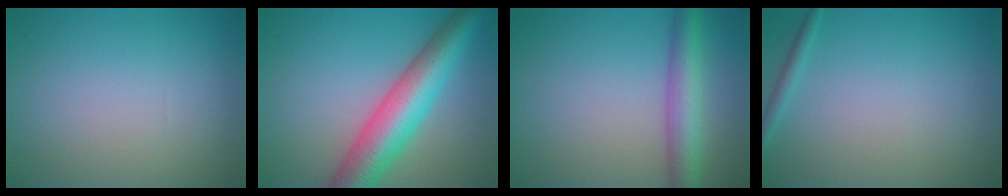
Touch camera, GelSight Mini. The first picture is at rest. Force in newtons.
{"total": 8.2, "press": 8.2, "slide": 0.1}
{"total": 4.5, "press": 4.4, "slide": 0.2}
{"total": 1.0, "press": 1.0, "slide": 0.0}